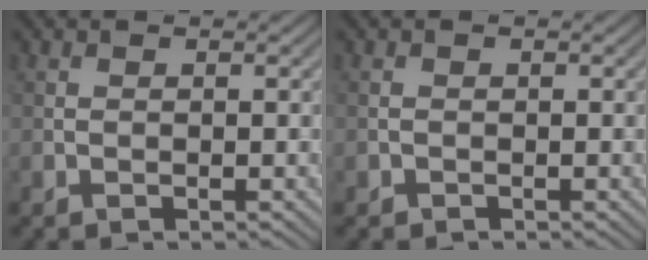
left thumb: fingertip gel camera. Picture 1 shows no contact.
{"total": 0.8, "force": [-0.4, 0.7, 0.0], "torque": [0.005, -0.004, -0.010]}